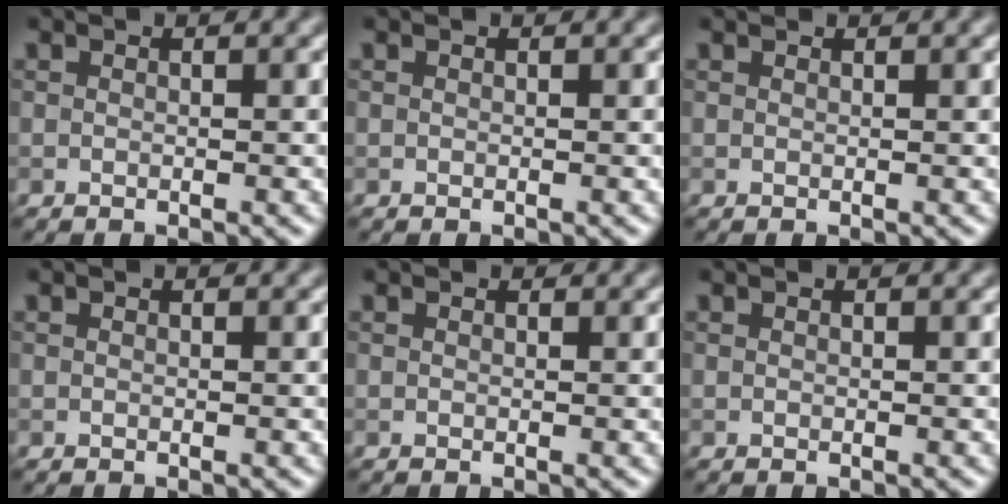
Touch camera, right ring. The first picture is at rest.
{"total": 0.0}
{"total": 0.5, "force": [0.5, 0.0, 0.1], "torque": [-0.007, 0.000, 0.008]}
{"total": 0.0}
{"total": 0.7, "force": [0.6, 0.3, 0.1], "torque": [-0.008, 0.000, 0.008]}
{"total": 0.0}